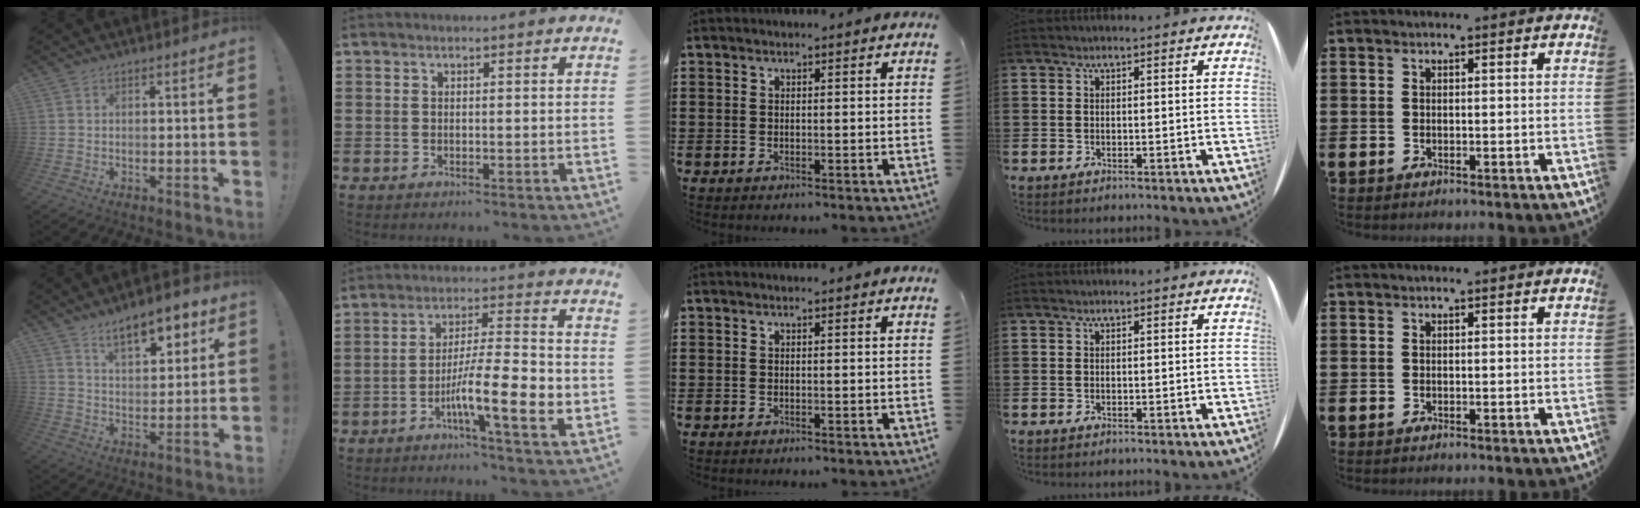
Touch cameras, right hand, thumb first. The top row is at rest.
{"thumb": {"total": 11.5, "force": [7.5, 4.8, 7.4], "torque": [-0.100, -0.042, 0.127]}, "index": {"total": 12.0, "force": [-4.1, 2.0, 11.1], "torque": [-0.194, -0.010, -0.075]}}